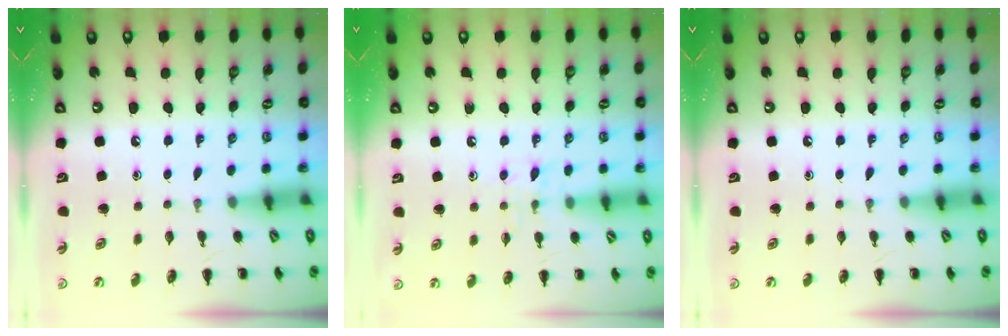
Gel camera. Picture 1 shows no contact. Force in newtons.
{"total": 6.2, "press": 6.1, "slide": 0.8}
{"total": 0.0}